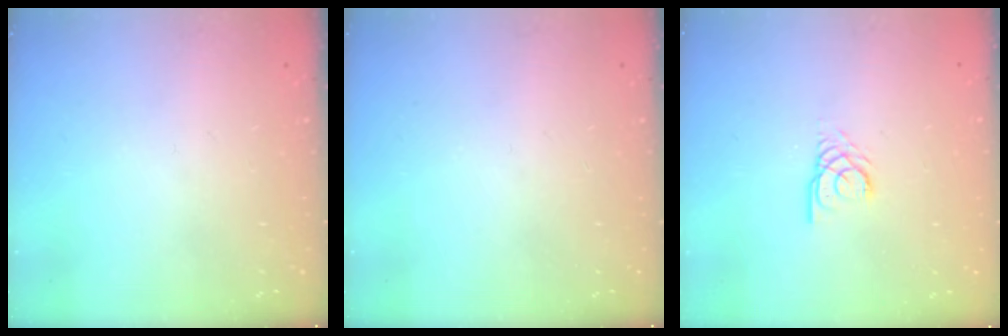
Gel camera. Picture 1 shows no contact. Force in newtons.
{"total": 0.0}
{"total": 2.7, "press": 2.7, "slide": 0.2}